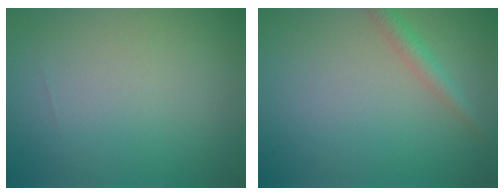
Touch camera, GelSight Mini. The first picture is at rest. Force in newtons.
{"total": 1.9, "press": 1.9, "slide": 0.0}